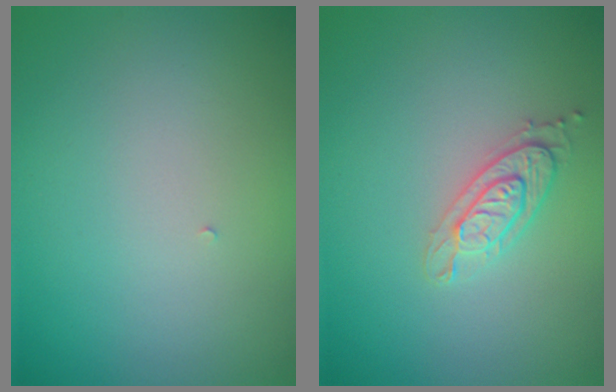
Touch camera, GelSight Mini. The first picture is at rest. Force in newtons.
{"total": 2.1, "press": 2.1, "slide": 0.4}